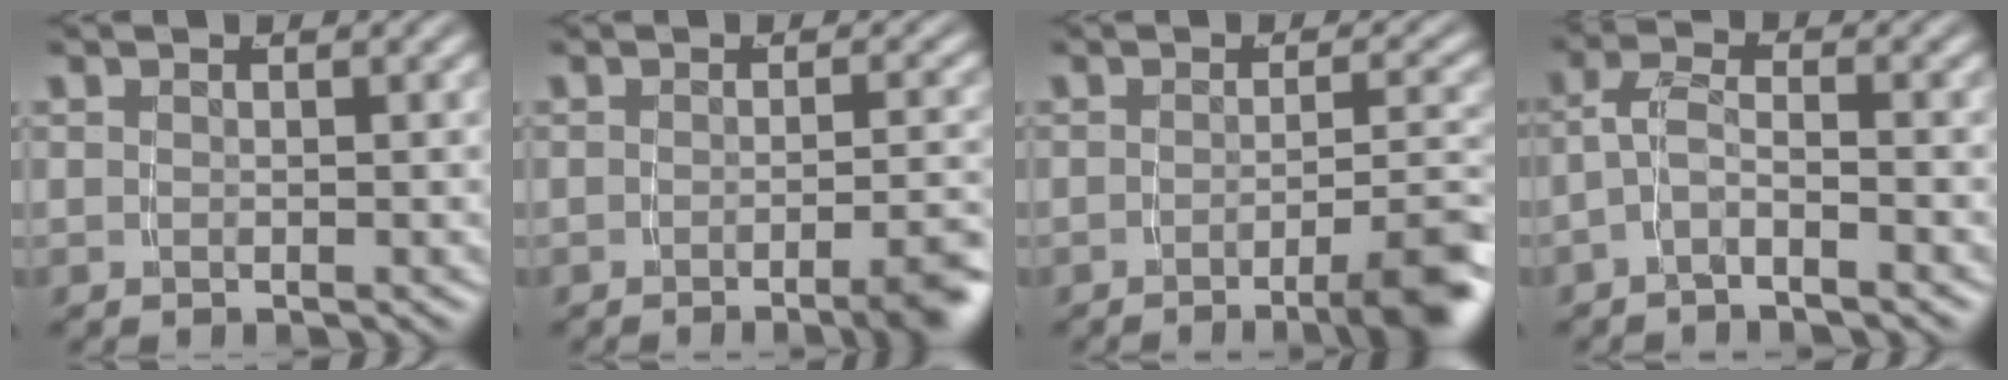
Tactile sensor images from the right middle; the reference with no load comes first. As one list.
[{"total": 3.9, "force": [-2.4, 0.3, 3.0], "torque": [-0.030, 0.007, -0.044]}, {"total": 5.7, "force": [-3.4, 0.7, 4.6], "torque": [-0.050, 0.001, -0.056]}, {"total": 2.6, "force": [-1.6, 0.9, 1.8], "torque": [-0.043, -0.014, -0.027]}]